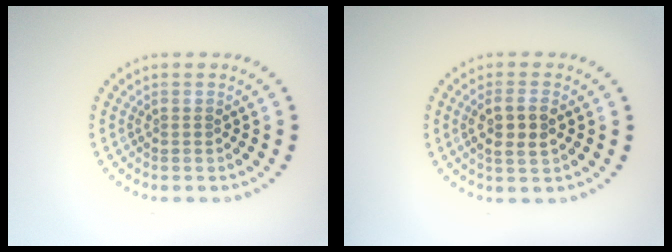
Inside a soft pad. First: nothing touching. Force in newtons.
{"total": 2.8, "press": 2.7, "slide": 0.8}